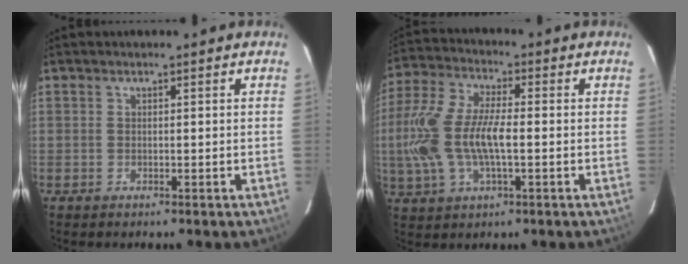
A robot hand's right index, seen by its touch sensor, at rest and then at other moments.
{"total": 15.3, "force": [-1.6, 6.2, 13.9], "torque": [-0.301, 0.004, -0.033]}